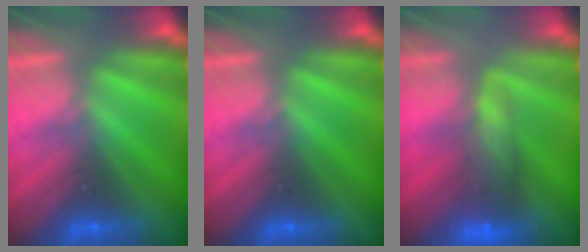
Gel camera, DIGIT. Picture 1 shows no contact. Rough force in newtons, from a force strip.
{"total": 0.0}
{"total": 9.7}